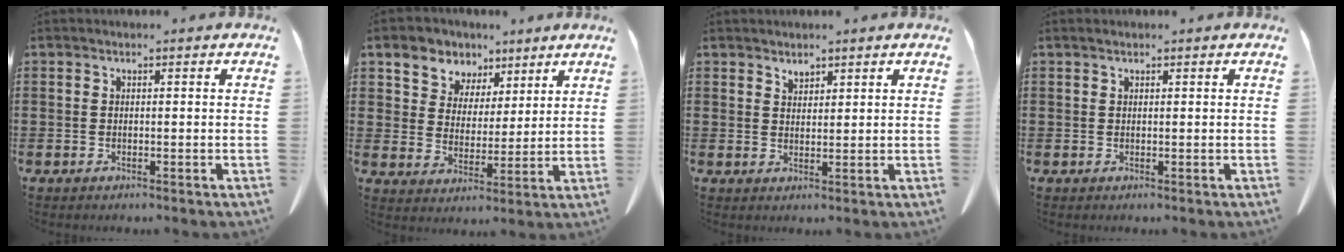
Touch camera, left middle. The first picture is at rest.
{"total": 6.0, "force": [4.4, 4.0, -0.4], "torque": [-0.033, -0.022, 0.079]}
{"total": 1.8, "force": [1.7, 0.5, 0.3], "torque": [-0.009, -0.003, 0.034]}
{"total": 0.5, "force": [0.3, 0.2, 0.3], "torque": [-0.008, 0.002, 0.006]}